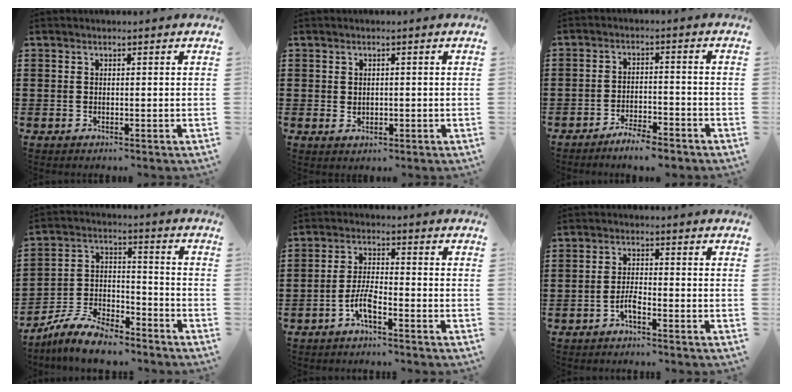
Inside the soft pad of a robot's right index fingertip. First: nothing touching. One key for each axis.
{"total": 1.1, "fx": 0.2, "fy": 0.8, "fz": 0.7, "tx": -0.015, "ty": 0.006, "tz": 0.002}
{"total": 4.2, "fx": -4.0, "fy": 0.1, "fz": 1.2, "tx": -0.031, "ty": 0.001, "tz": -0.080}
{"total": 8.3, "fx": -7.3, "fy": 2.0, "fz": 3.2, "tx": -0.071, "ty": 0.016, "tz": -0.141}
{"total": 4.8, "fx": -2.8, "fy": 1.1, "fz": 3.7, "tx": -0.092, "ty": -0.003, "tz": -0.059}
{"total": 2.7, "fx": -1.8, "fy": 0.4, "fz": 2.0, "tx": -0.044, "ty": 0.000, "tz": -0.035}